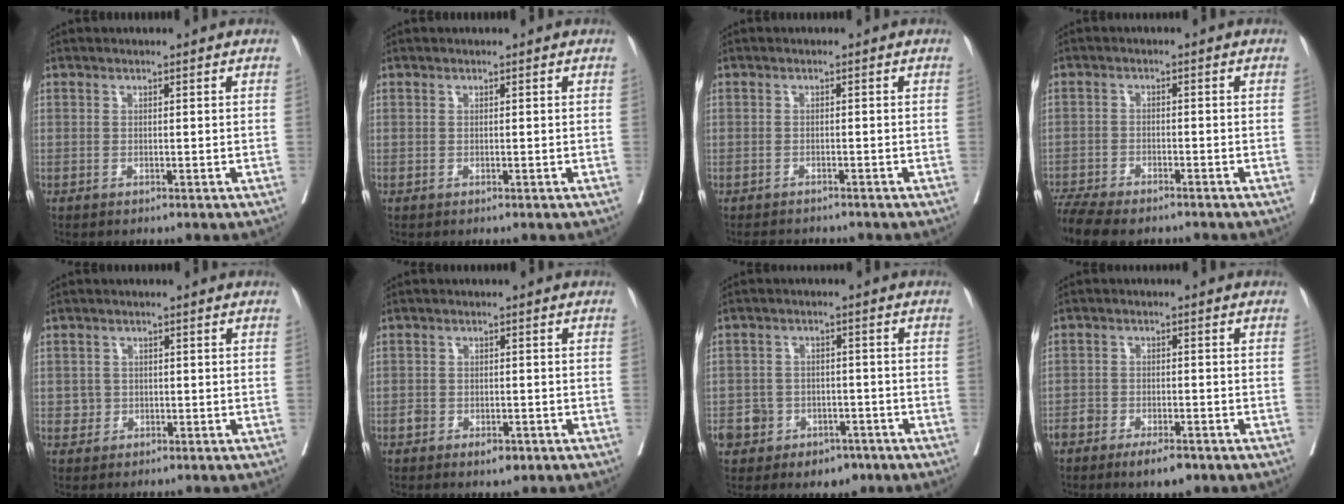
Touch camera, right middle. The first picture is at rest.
{"total": 0.0}
{"total": 3.7, "force": [-3.4, 1.2, 1.0], "torque": [-0.010, -0.005, -0.049]}
{"total": 10.4, "force": [-8.6, 3.1, 5.0], "torque": [-0.094, -0.008, -0.139]}
{"total": 1.6, "force": [-0.3, 1.5, 0.1], "torque": [0.003, 0.006, -0.004]}
{"total": 2.9, "force": [-1.5, 1.8, 1.7], "torque": [-0.023, 0.002, -0.015]}
{"total": 7.2, "force": [-3.6, 5.9, 1.7], "torque": [-0.026, 0.017, -0.043]}
{"total": 5.4, "force": [-3.9, 2.0, 3.2], "torque": [-0.050, -0.003, -0.061]}